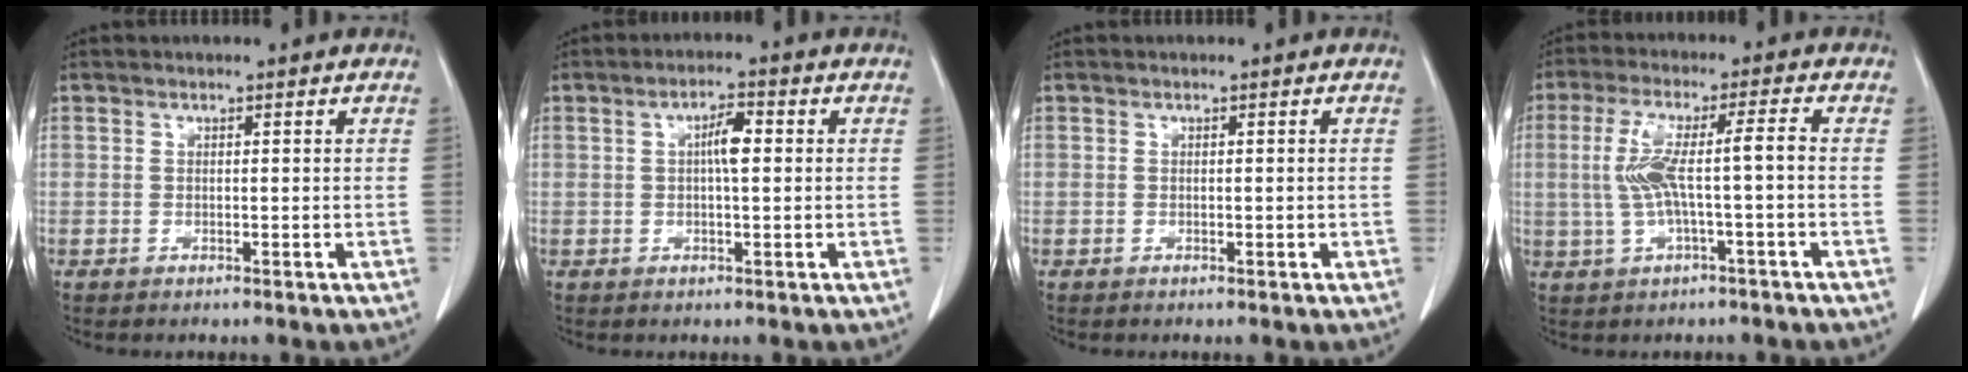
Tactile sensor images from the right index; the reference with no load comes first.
{"total": 3.7, "force": [0.5, 0.8, 3.6], "torque": [-0.063, 0.008, 0.005]}
{"total": 0.0}
{"total": 7.8, "force": [-0.5, 0.4, 7.8], "torque": [-0.157, 0.023, -0.006]}